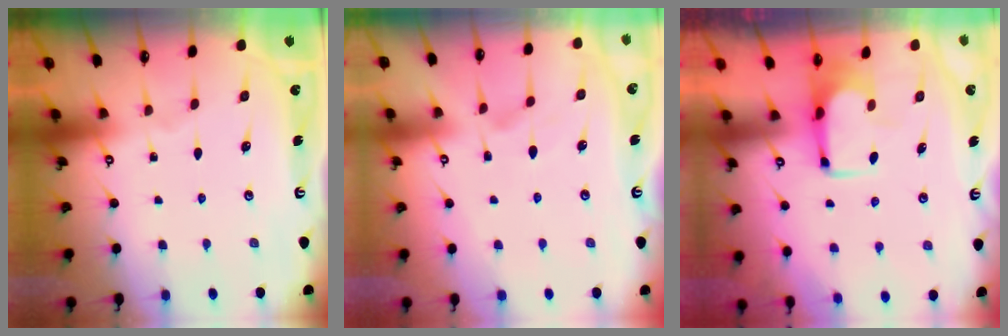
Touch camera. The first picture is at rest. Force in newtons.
{"total": 2.2, "press": 1.9, "slide": 1.1}
{"total": 3.5, "press": 3.5, "slide": 0.2}